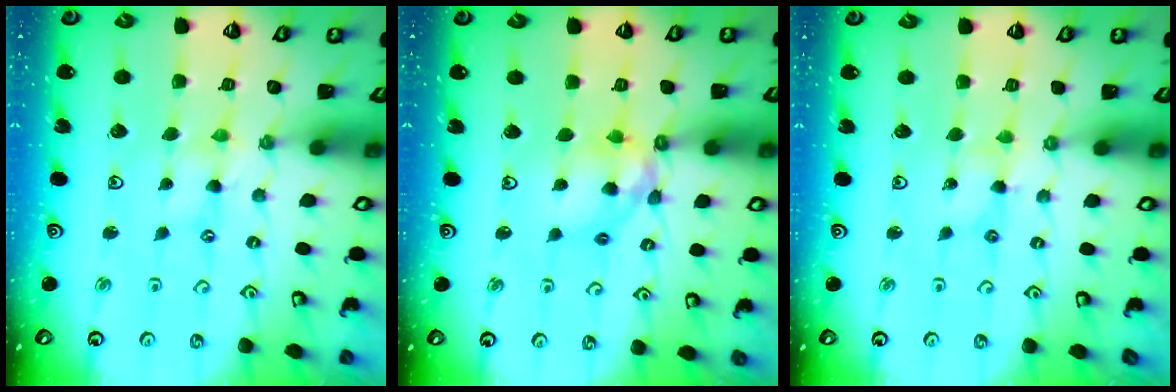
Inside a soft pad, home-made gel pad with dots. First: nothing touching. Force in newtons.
{"total": 11.3, "press": 11.2, "slide": 1.2}
{"total": 0.8, "press": 0.8, "slide": 0.1}